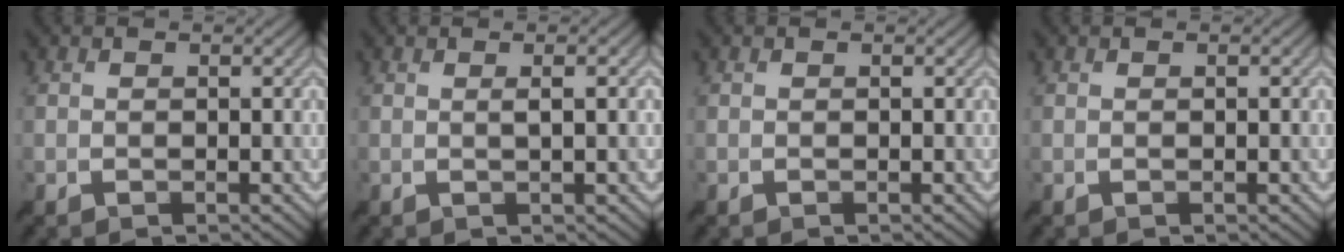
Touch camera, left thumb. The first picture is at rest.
{"total": 2.5, "force": [0.4, 0.4, 2.4], "torque": [-0.039, 0.008, 0.001]}
{"total": 0.0}
{"total": 0.0}